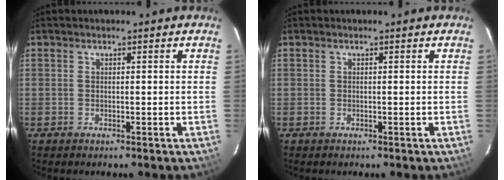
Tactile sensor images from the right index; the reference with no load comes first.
{"total": 0.0}